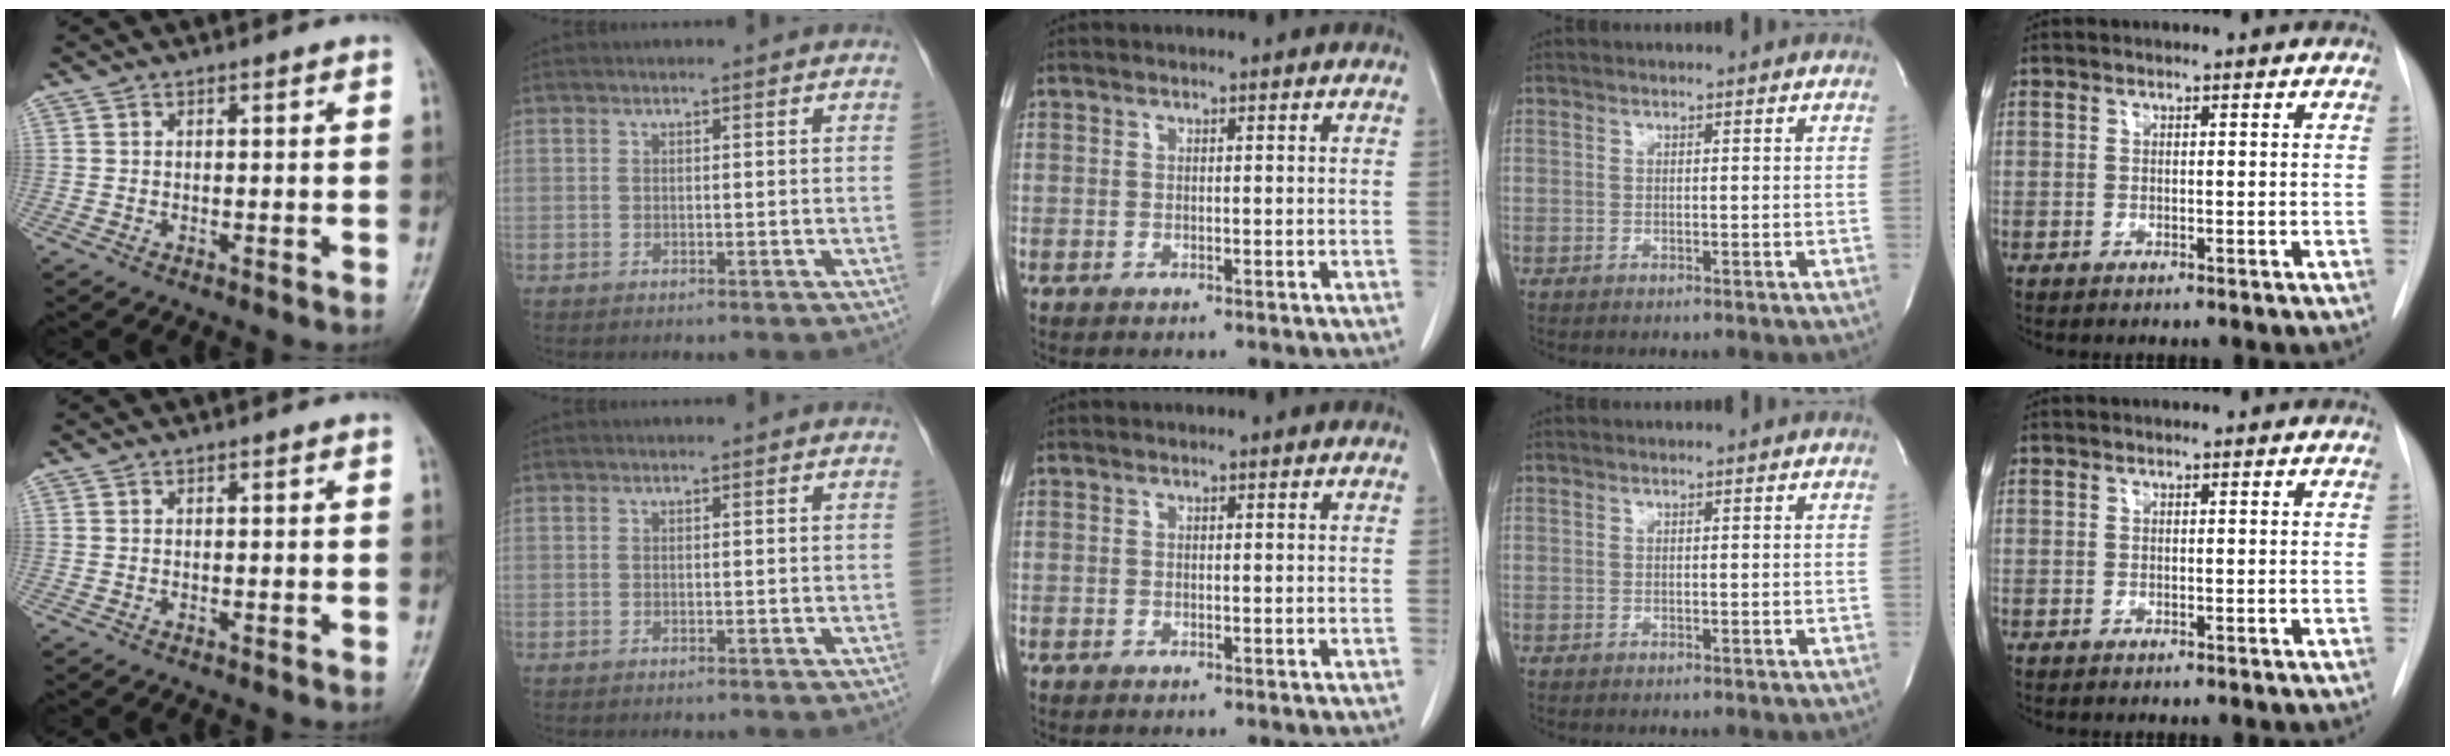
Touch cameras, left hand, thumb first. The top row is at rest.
{}